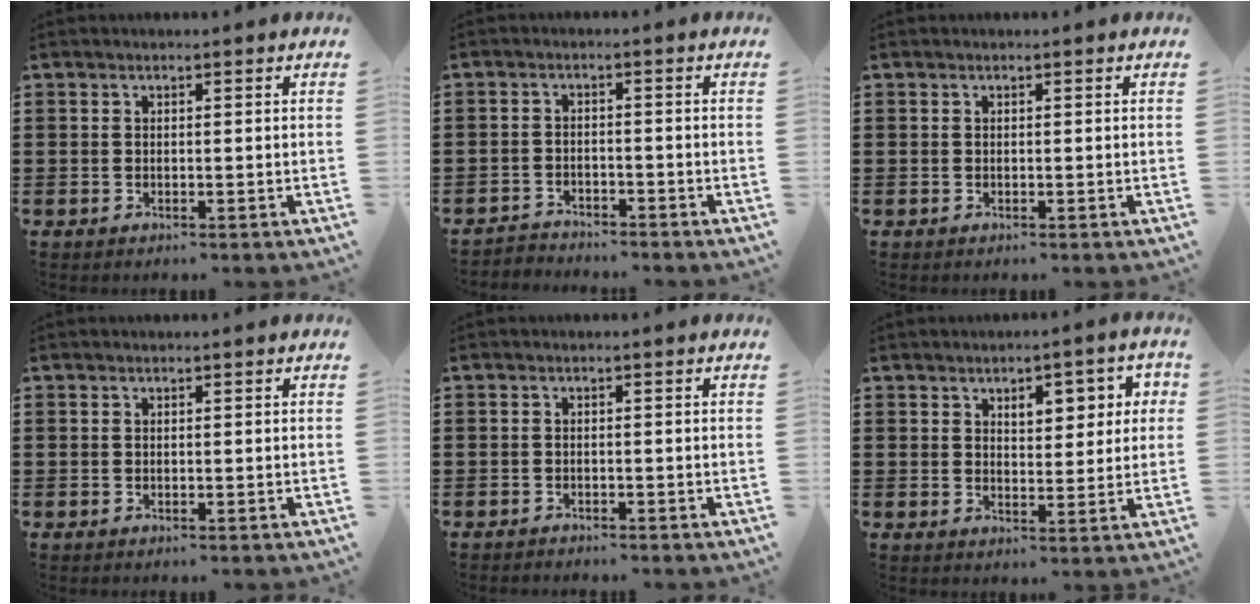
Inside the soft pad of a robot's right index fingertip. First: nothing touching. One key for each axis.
{"total": 2.5, "fx": -2.5, "fy": 0.4, "fz": -0.3, "tx": -0.004, "ty": 0.001, "tz": -0.055}
{"total": 0.0}
{"total": 0.0}
{"total": 1.0, "fx": -1.0, "fy": 0.2, "fz": -0.1, "tx": -0.001, "ty": 0.003, "tz": -0.023}
{"total": 4.8, "fx": 2.1, "fy": 2.6, "fz": 3.5, "tx": -0.052, "ty": 0.003, "tz": 0.028}